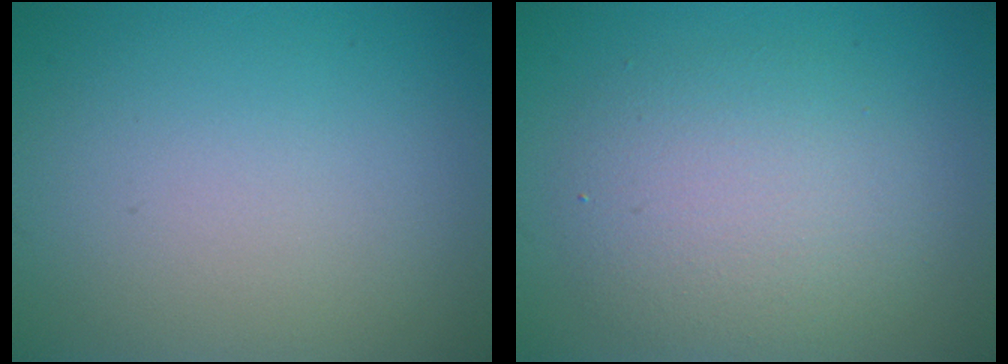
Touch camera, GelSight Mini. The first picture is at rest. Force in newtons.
{"total": 4.9, "press": 4.8, "slide": 0.3}